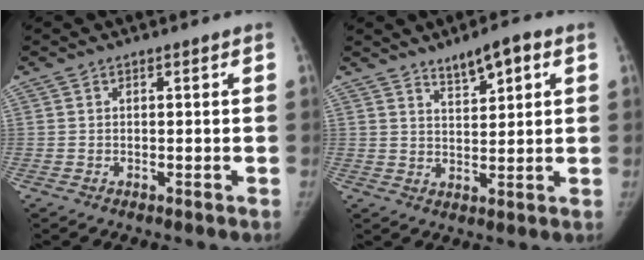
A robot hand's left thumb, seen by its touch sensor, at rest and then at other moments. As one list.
[{"total": 6.1, "force": [3.7, 2.1, 4.5], "torque": [-0.058, -0.018, 0.058]}]